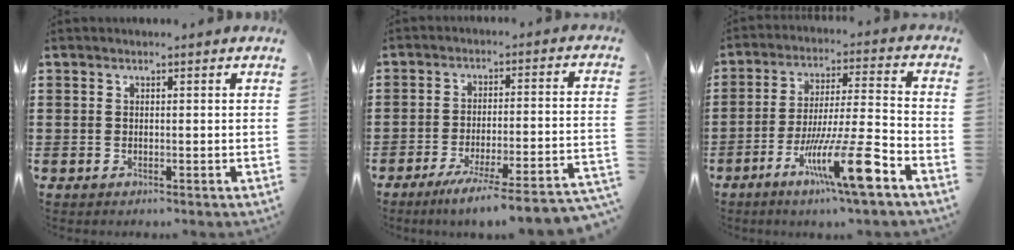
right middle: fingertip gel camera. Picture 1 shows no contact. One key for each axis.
{"total": 6.8, "fx": -5.7, "fy": -0.7, "fz": 3.7, "tx": -0.052, "ty": -0.013, "tz": -0.107}
{"total": 13.5, "fx": -7.4, "fy": 1.1, "fz": 11.2, "tx": -0.202, "ty": 0.005, "tz": -0.131}